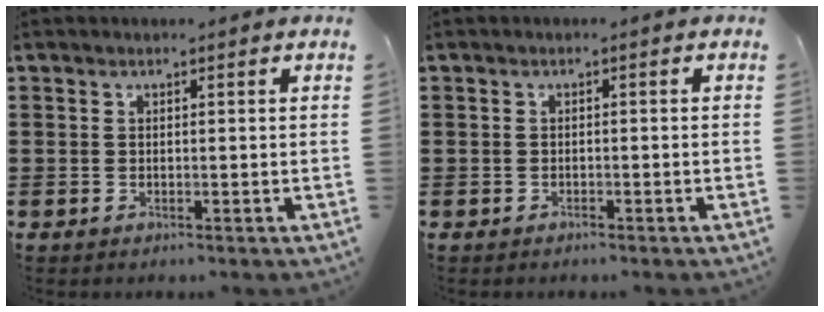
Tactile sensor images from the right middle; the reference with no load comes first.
{"total": 0.0}